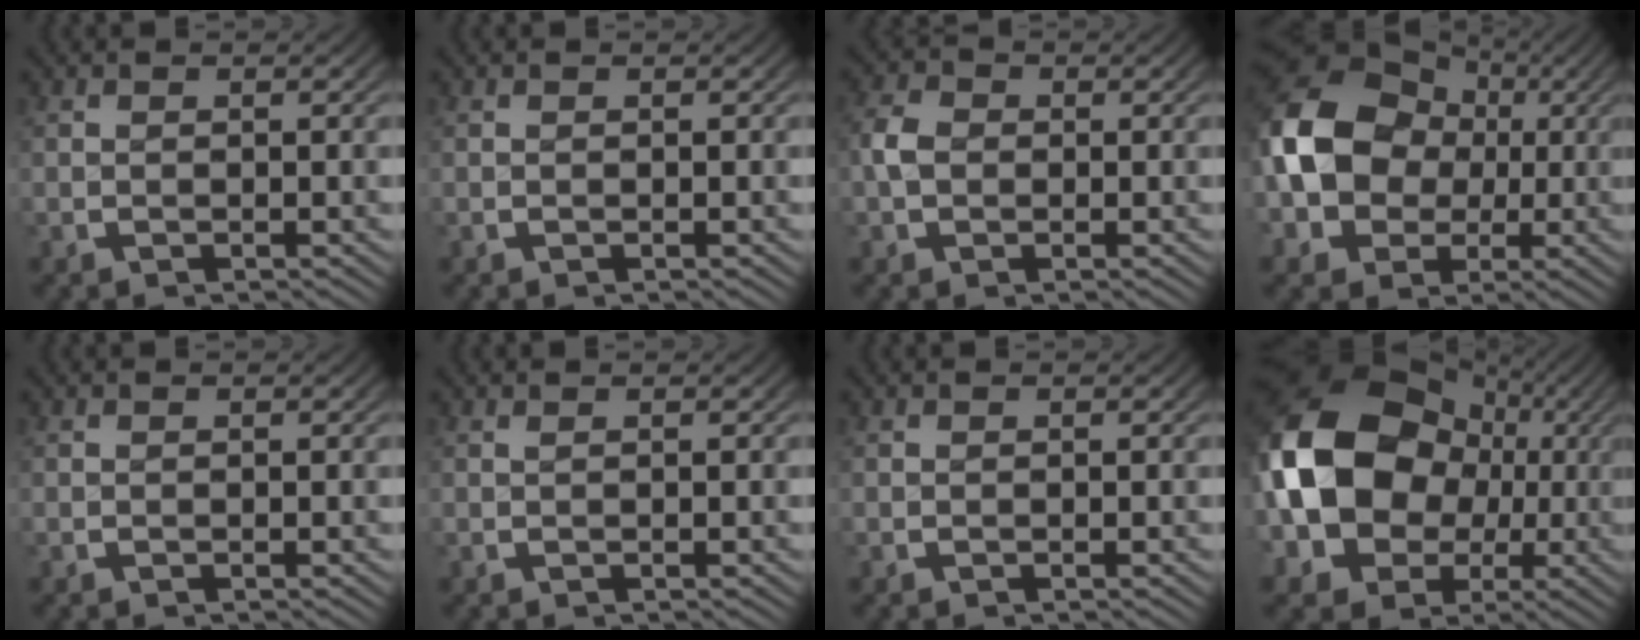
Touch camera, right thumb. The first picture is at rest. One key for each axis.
{"total": 0.0}
{"total": 2.5, "fx": -0.3, "fy": 2.1, "fz": 1.4, "tx": -0.034, "ty": -0.001, "tz": -0.009}
{"total": 12.4, "fx": 0.2, "fy": 10.1, "fz": 7.1, "tx": -0.182, "ty": -0.042, "tz": 0.017}
{"total": 0.0}
{"total": 0.0}
{"total": 0.0}
{"total": 19.1, "fx": -0.2, "fy": 14.6, "fz": 12.4, "tx": -0.302, "ty": -0.063, "tz": 0.019}